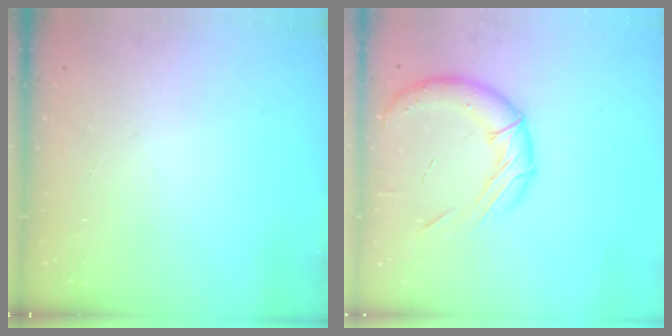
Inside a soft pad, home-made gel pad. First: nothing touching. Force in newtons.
{"total": 16.1, "press": 15.9, "slide": 2.5}